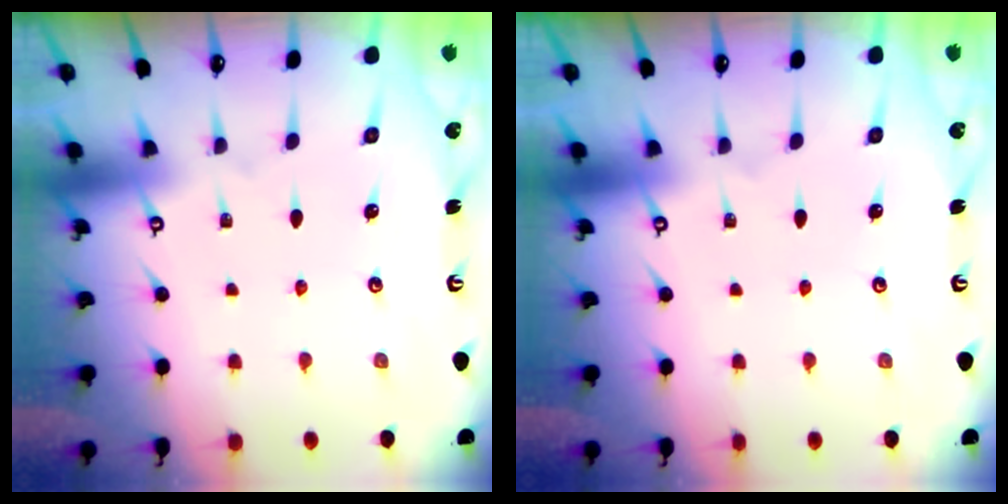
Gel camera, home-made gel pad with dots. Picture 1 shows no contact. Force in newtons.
{"total": 0.0}